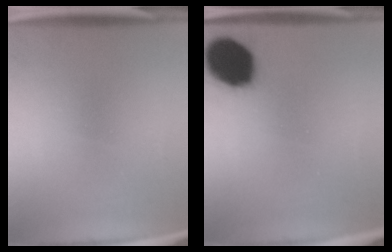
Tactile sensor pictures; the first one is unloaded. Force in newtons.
{"total": 15.5}